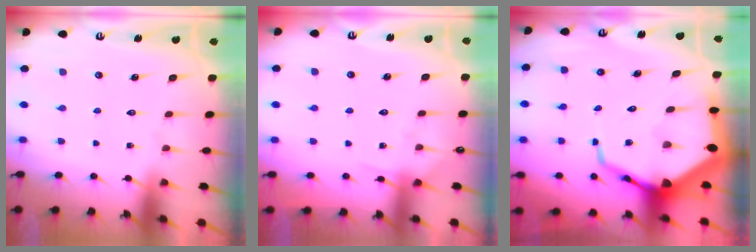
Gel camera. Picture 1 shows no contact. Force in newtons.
{"total": 5.2, "press": 5.1, "slide": 0.7}
{"total": 13.1, "press": 13.0, "slide": 1.5}